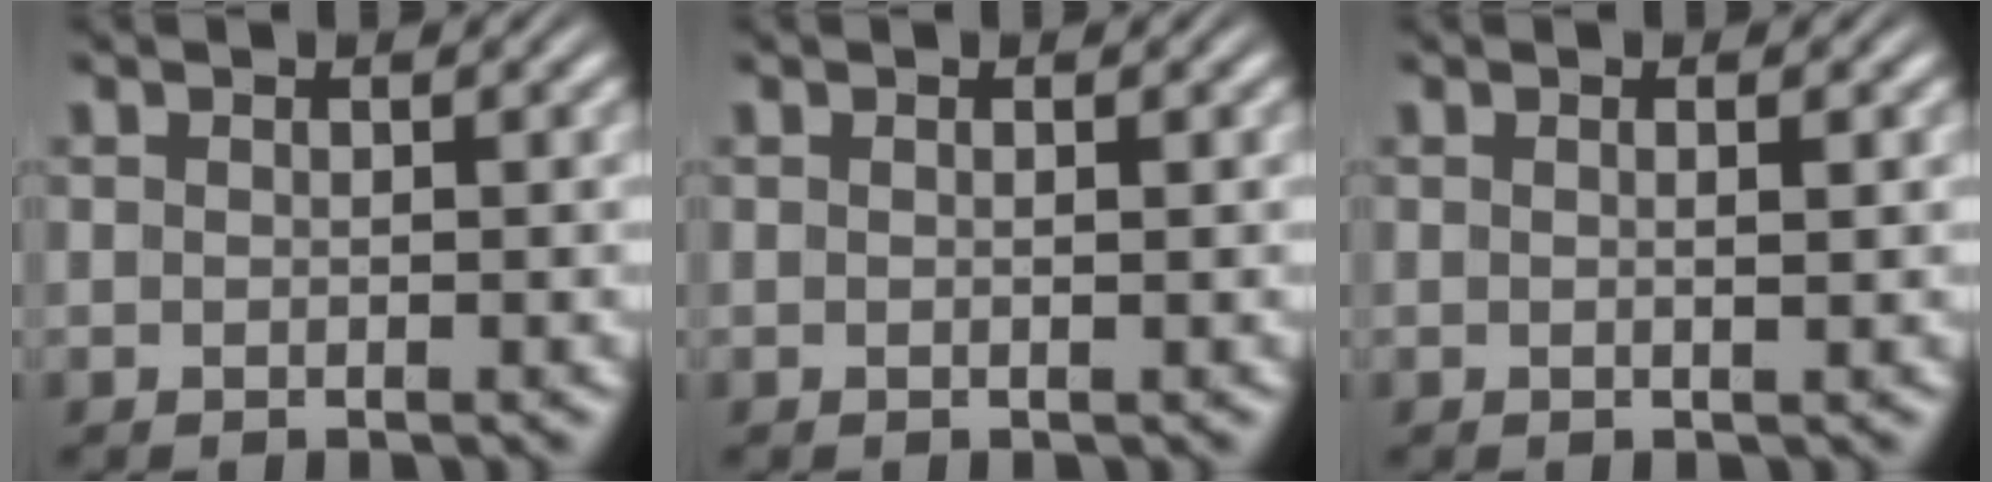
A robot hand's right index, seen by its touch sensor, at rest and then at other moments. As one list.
[{"total": 0.0}, {"total": 0.8, "force": [0.2, -0.2, 0.8], "torque": [-0.010, 0.001, 0.001]}]